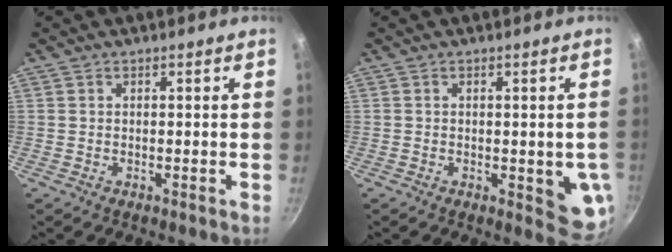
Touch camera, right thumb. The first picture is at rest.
{"total": 7.6, "force": [-1.1, 2.9, 6.9], "torque": [-0.061, -0.010, -0.010]}